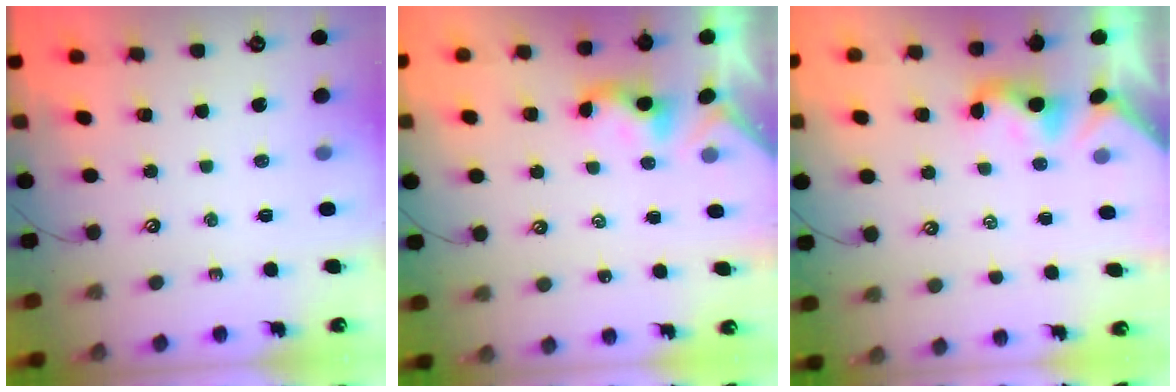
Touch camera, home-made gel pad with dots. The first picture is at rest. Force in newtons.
{"total": 1.1, "press": 1.0, "slide": 0.2}
{"total": 1.8, "press": 1.7, "slide": 0.5}